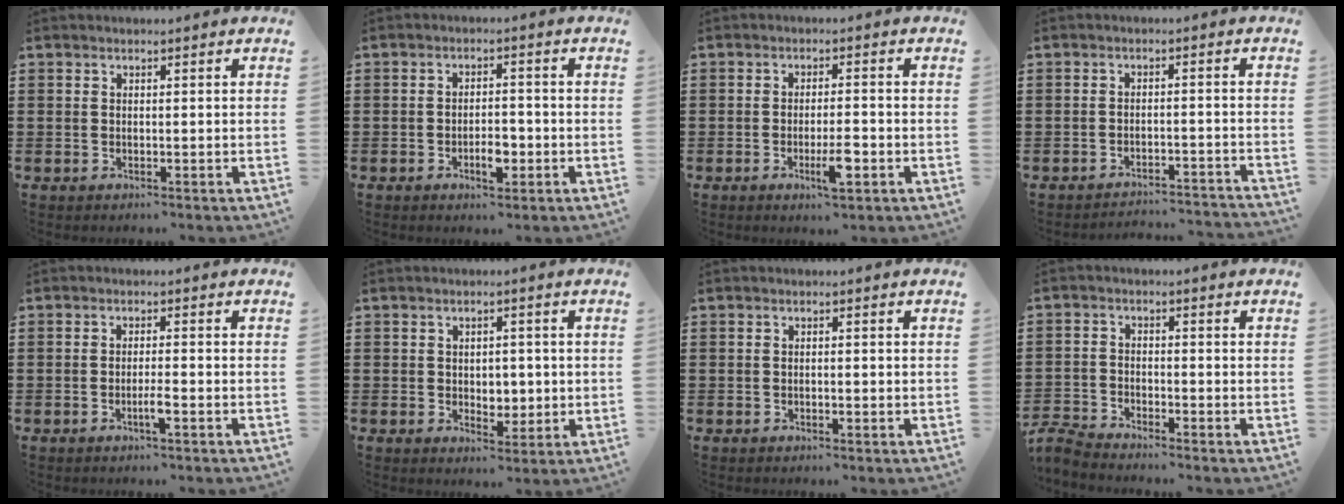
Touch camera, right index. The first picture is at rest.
{"total": 4.3, "force": [-1.7, 1.9, 3.4], "torque": [-0.057, 0.006, -0.029]}
{"total": 4.7, "force": [-1.9, 0.9, 4.2], "torque": [-0.080, -0.007, -0.036]}
{"total": 2.9, "force": [-2.9, 0.0, 0.2], "torque": [-0.008, -0.001, -0.061]}
{"total": 2.5, "force": [-1.3, 0.1, 2.1], "torque": [-0.036, -0.001, -0.023]}
{"total": 3.3, "force": [0.0, 2.6, 2.1], "torque": [-0.031, 0.004, -0.007]}
{"total": 0.5, "force": [-0.3, 0.2, 0.4], "torque": [-0.008, -0.002, -0.004]}
{"total": 3.0, "force": [-3.0, 0.2, 0.2], "torque": [-0.022, -0.002, -0.069]}